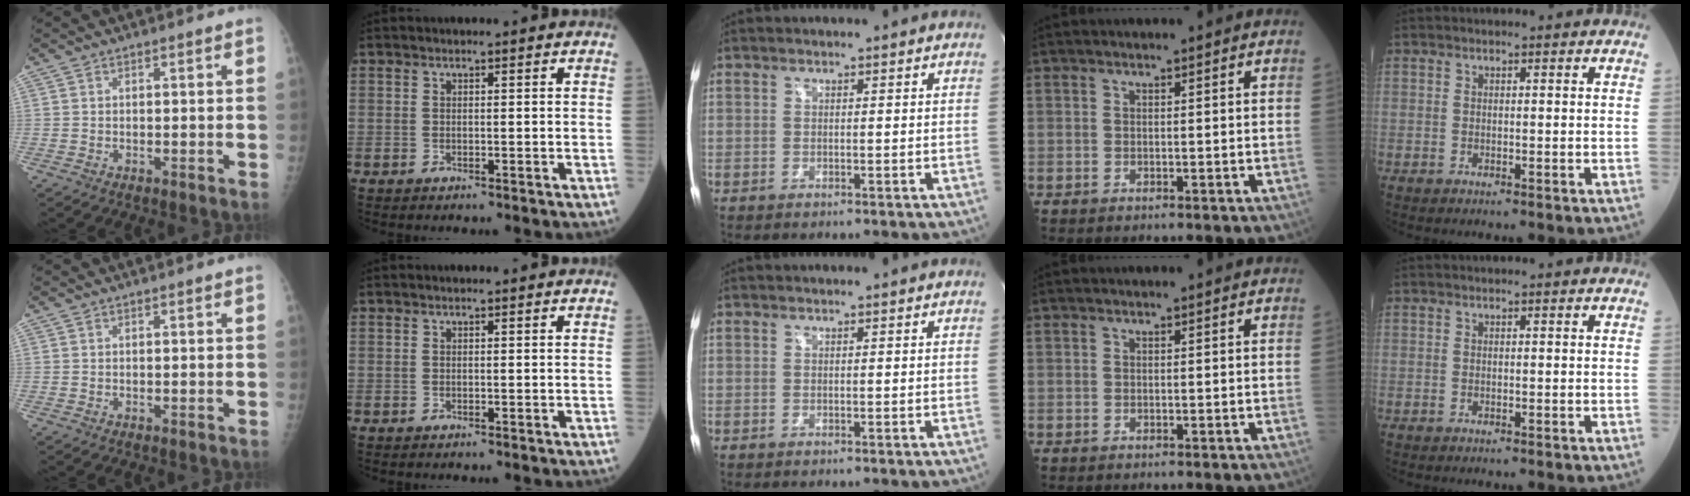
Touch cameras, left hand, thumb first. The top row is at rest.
{}